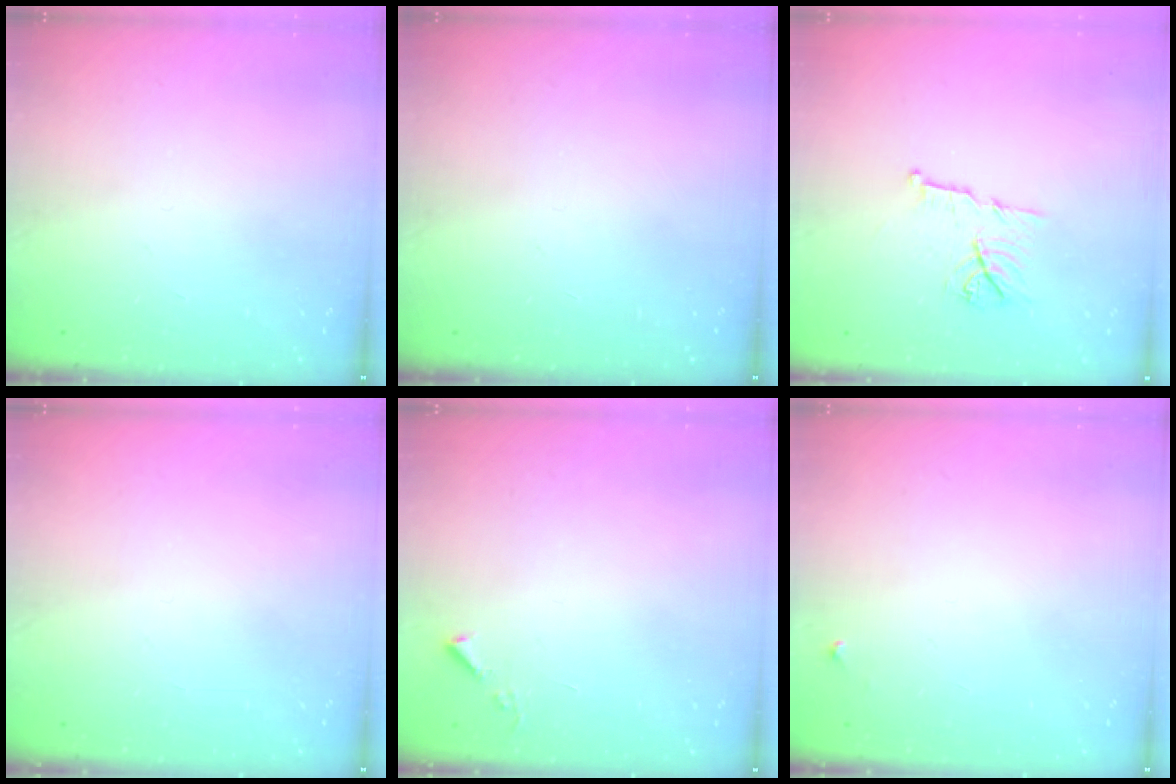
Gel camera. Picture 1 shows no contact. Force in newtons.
{"total": 0.0}
{"total": 9.5, "press": 9.5, "slide": 0.2}
{"total": 0.0}
{"total": 3.2, "press": 3.2, "slide": 0.5}
{"total": 4.2, "press": 4.1, "slide": 0.7}